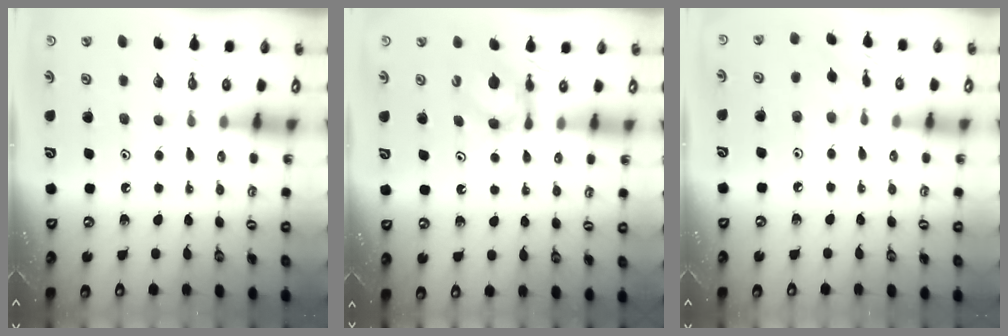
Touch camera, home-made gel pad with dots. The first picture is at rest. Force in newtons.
{"total": 5.7, "press": 5.7, "slide": 0.6}
{"total": 2.6, "press": 2.6, "slide": 0.5}